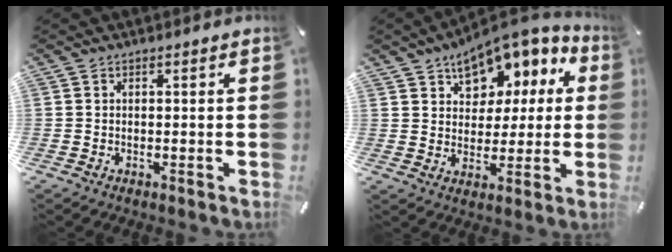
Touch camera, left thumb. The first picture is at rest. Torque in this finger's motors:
{"motor_torque": [0.56, 0.88, 1.90, -0.88, 0.18]}